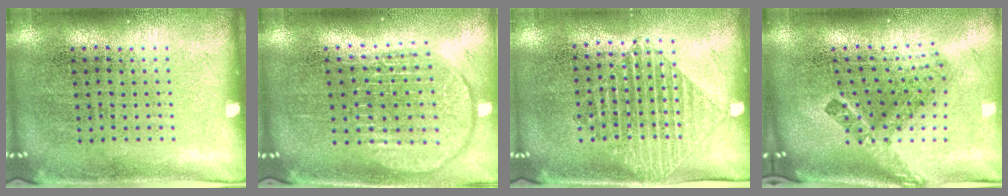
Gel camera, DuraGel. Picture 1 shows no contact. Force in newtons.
{"total": 1.8, "press": 1.6, "slide": 1.0}
{"total": 1.3, "press": 1.1, "slide": 0.6}
{"total": 2.4, "press": 1.5, "slide": 1.9}